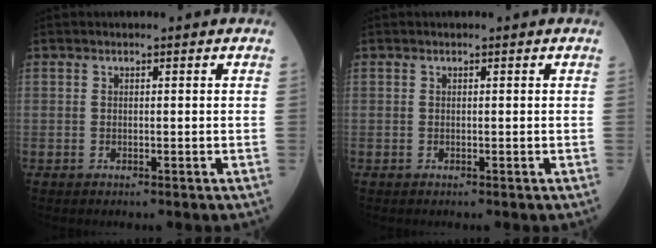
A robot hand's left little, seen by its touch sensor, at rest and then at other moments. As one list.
[{"total": 0.0}]